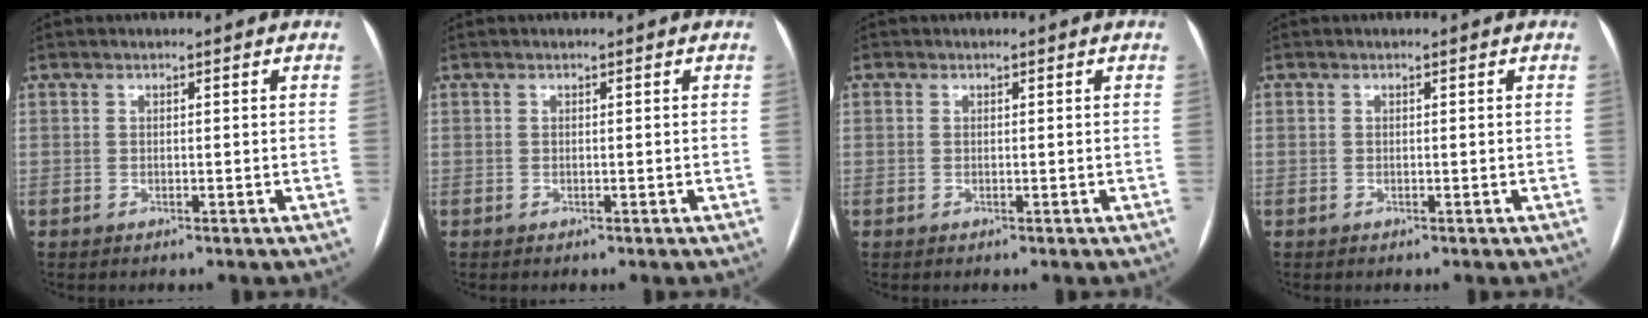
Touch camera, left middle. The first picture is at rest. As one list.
[{"total": 0.0}, {"total": 0.0}, {"total": 0.0}]